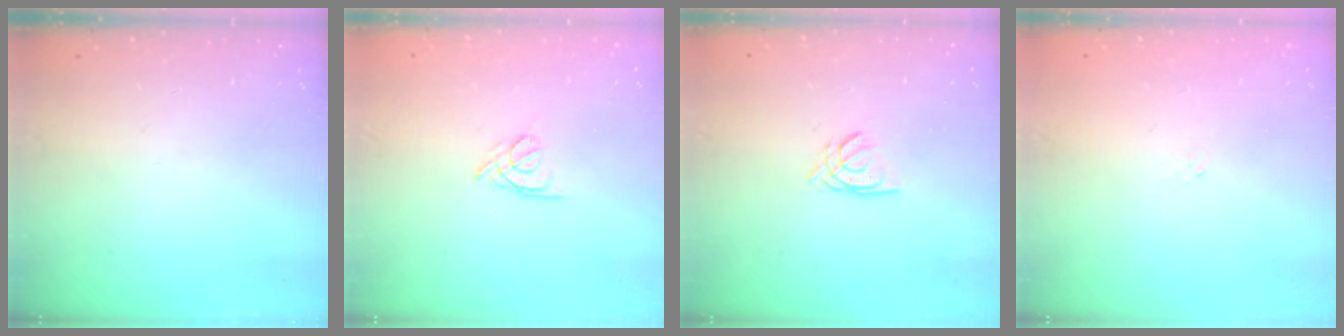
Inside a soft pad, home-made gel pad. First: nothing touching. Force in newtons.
{"total": 3.8, "press": 3.8, "slide": 0.6}
{"total": 1.8, "press": 1.8, "slide": 0.3}
{"total": 1.2, "press": 1.2, "slide": 0.4}